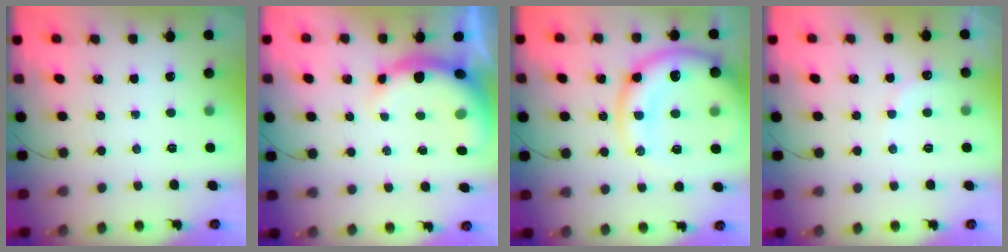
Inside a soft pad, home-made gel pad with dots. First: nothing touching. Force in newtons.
{"total": 9.1, "press": 8.9, "slide": 1.7}
{"total": 18.0, "press": 17.7, "slide": 3.5}
{"total": 7.2, "press": 7.2, "slide": 1.1}